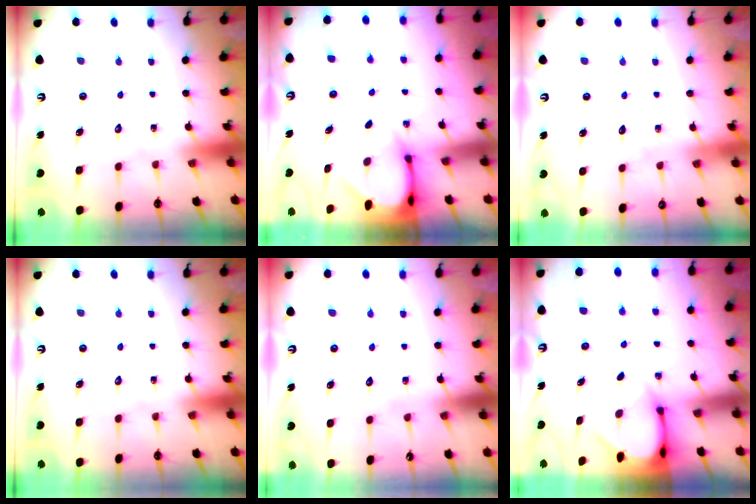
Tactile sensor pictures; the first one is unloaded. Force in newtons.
{"total": 3.2, "press": 3.2, "slide": 0.3}
{"total": 2.8, "press": 2.8, "slide": 0.4}
{"total": 0.0}
{"total": 4.0, "press": 4.0, "slide": 0.4}
{"total": 2.9, "press": 2.9, "slide": 0.2}